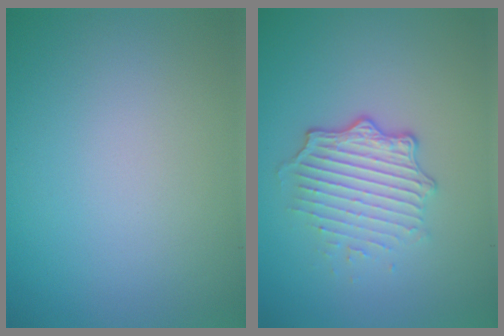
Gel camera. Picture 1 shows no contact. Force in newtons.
{"total": 4.9, "press": 3.4, "slide": 3.5}